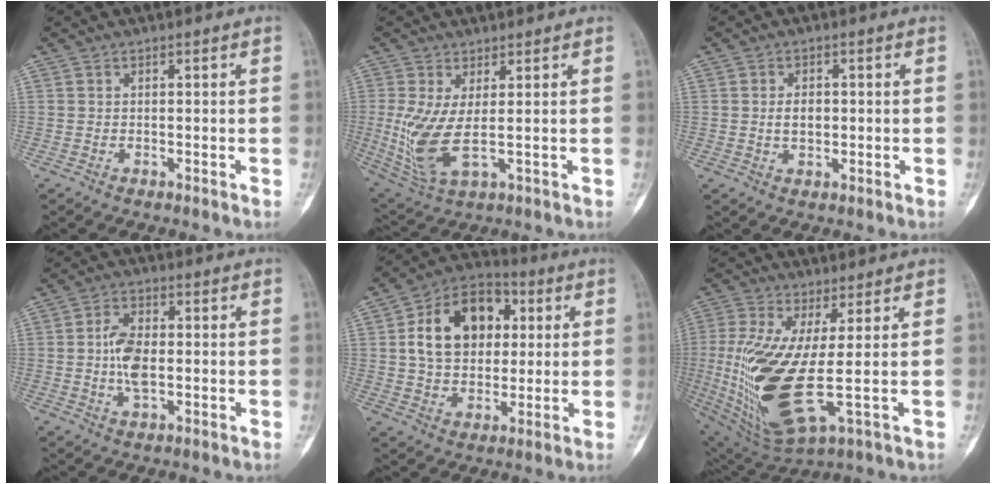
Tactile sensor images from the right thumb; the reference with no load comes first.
{"total": 9.1, "force": [0.3, 3.3, 8.5], "torque": [-0.205, -0.014, 0.019]}
{"total": 3.4, "force": [0.0, 2.3, 2.5], "torque": [-0.030, 0.002, 0.000]}
{"total": 7.0, "force": [-0.1, 3.9, 5.9], "torque": [-0.107, 0.007, -0.005]}
{"total": 17.0, "force": [3.5, 12.2, 11.3], "torque": [-0.153, 0.011, 0.055]}
{"total": 17.7, "force": [-0.5, 5.2, 16.9], "torque": [-0.379, -0.028, 0.008]}